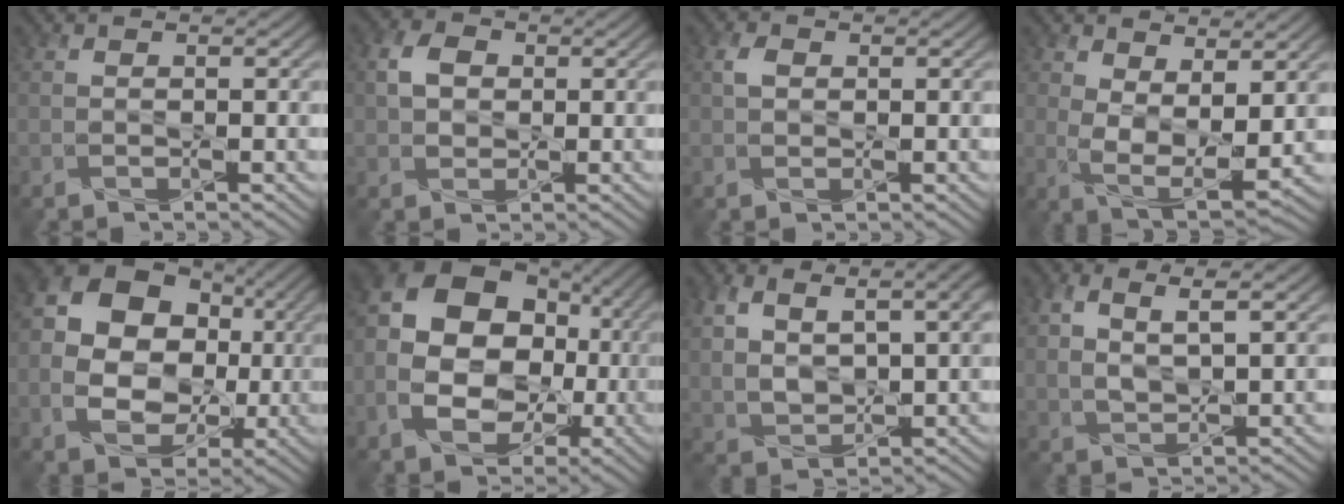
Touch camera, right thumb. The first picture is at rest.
{"total": 3.7, "force": [0.6, 2.9, 2.2], "torque": [-0.054, 0.005, 0.005]}
{"total": 1.8, "force": [0.4, 1.3, 1.1], "torque": [-0.026, 0.003, 0.006]}
{"total": 7.2, "force": [2.3, 3.7, 5.7], "torque": [-0.121, -0.011, 0.043]}
{"total": 12.8, "force": [0.3, 9.8, 8.3], "torque": [-0.157, -0.001, 0.001]}
{"total": 14.8, "force": [-1.6, 11.0, 9.8], "torque": [-0.173, -0.003, -0.033]}
{"total": 9.0, "force": [3.4, 4.6, 7.0], "torque": [-0.160, -0.001, 0.070]}
{"total": 5.4, "force": [2.2, 2.2, 4.4], "torque": [-0.092, -0.004, 0.046]}